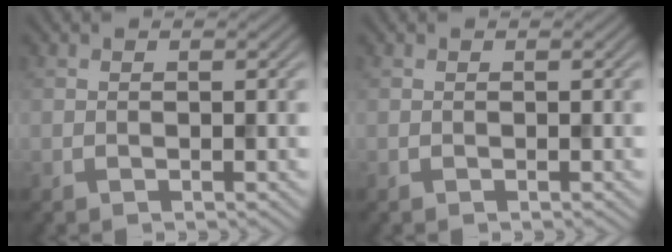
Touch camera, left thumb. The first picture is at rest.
{"total": 0.0}